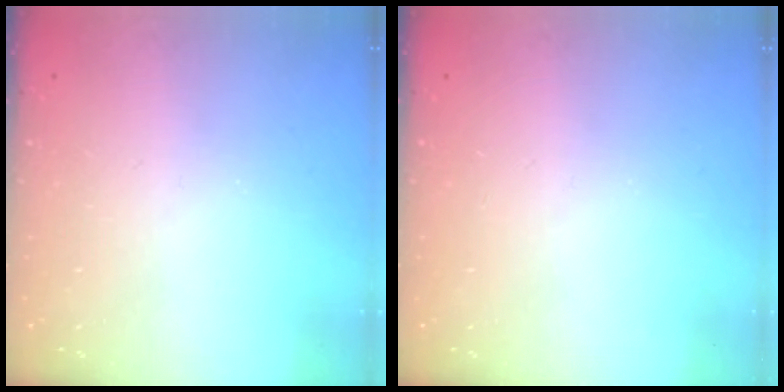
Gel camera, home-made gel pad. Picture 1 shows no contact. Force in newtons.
{"total": 0.0}